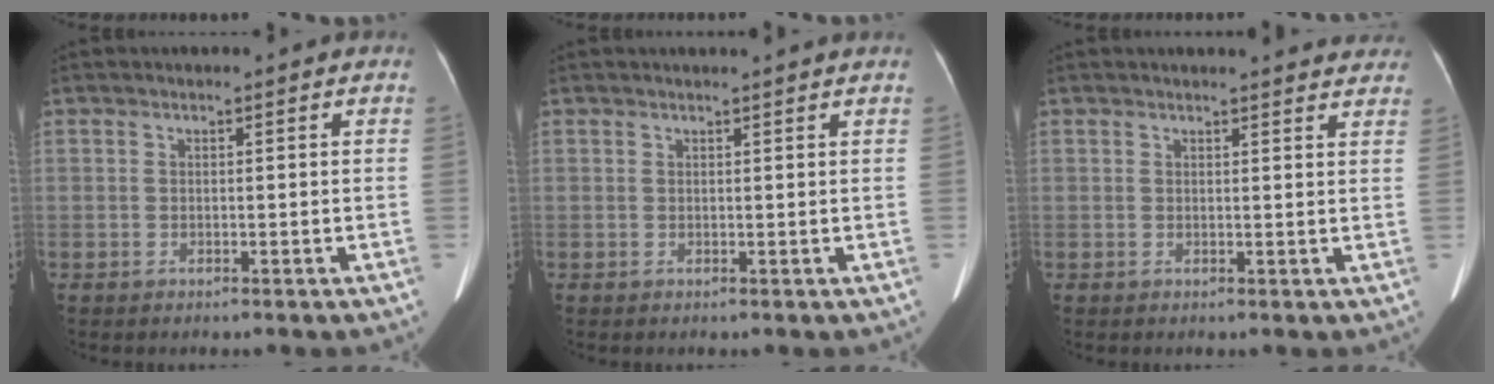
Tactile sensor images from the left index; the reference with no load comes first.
{"total": 2.5, "force": [2.3, -0.5, 0.8], "torque": [-0.014, 0.006, 0.027]}
{"total": 8.6, "force": [8.2, 1.5, 2.1], "torque": [-0.009, -0.004, 0.069]}